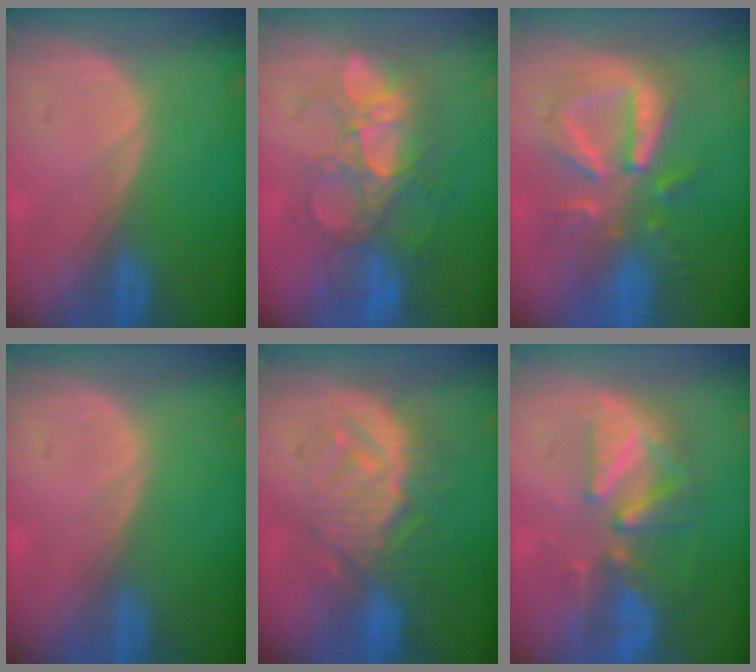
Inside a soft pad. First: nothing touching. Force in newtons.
{"total": 9.3, "press": 9.0, "slide": 2.6}
{"total": 9.0, "press": 8.6, "slide": 2.4}
{"total": 0.0}
{"total": 9.2, "press": 8.8, "slide": 2.6}
{"total": 8.5, "press": 8.0, "slide": 2.6}